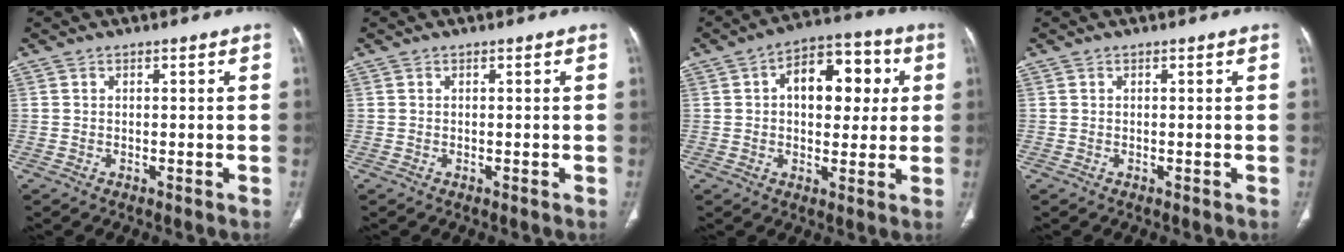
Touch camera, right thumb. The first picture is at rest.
{"total": 0.0}
{"total": 13.6, "force": [2.8, 8.0, 10.6], "torque": [-0.113, 0.017, 0.036]}
{"total": 0.0}